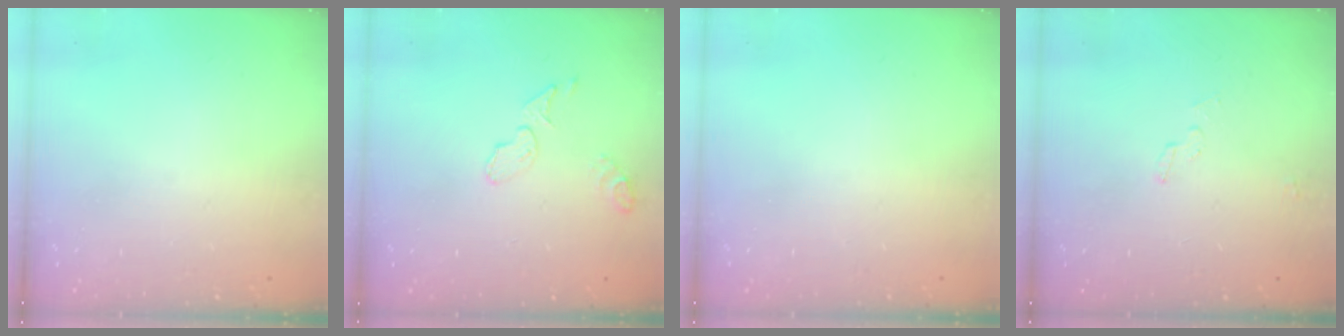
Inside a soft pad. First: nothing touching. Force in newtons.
{"total": 5.6, "press": 5.4, "slide": 1.2}
{"total": 0.0}
{"total": 3.1, "press": 2.9, "slide": 1.1}